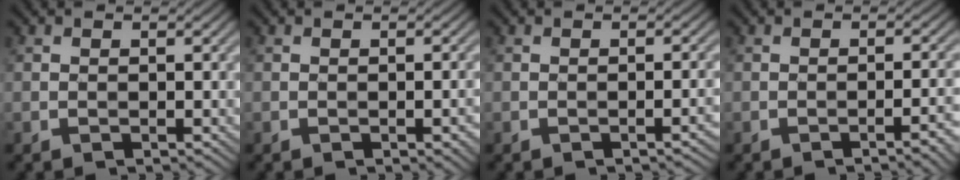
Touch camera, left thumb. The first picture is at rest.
{"total": 2.0, "force": [-0.8, 0.4, 1.9], "torque": [-0.023, 0.003, -0.010]}
{"total": 1.6, "force": [-0.7, 0.2, 1.5], "torque": [-0.019, 0.009, -0.013]}
{"total": 3.8, "force": [-1.8, 0.7, 3.2], "torque": [-0.037, 0.015, -0.030]}